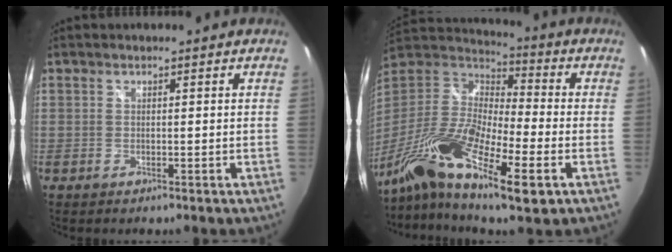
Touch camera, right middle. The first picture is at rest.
{"total": 22.0, "force": [-10.9, 6.6, 17.9], "torque": [-0.349, -0.043, -0.219]}